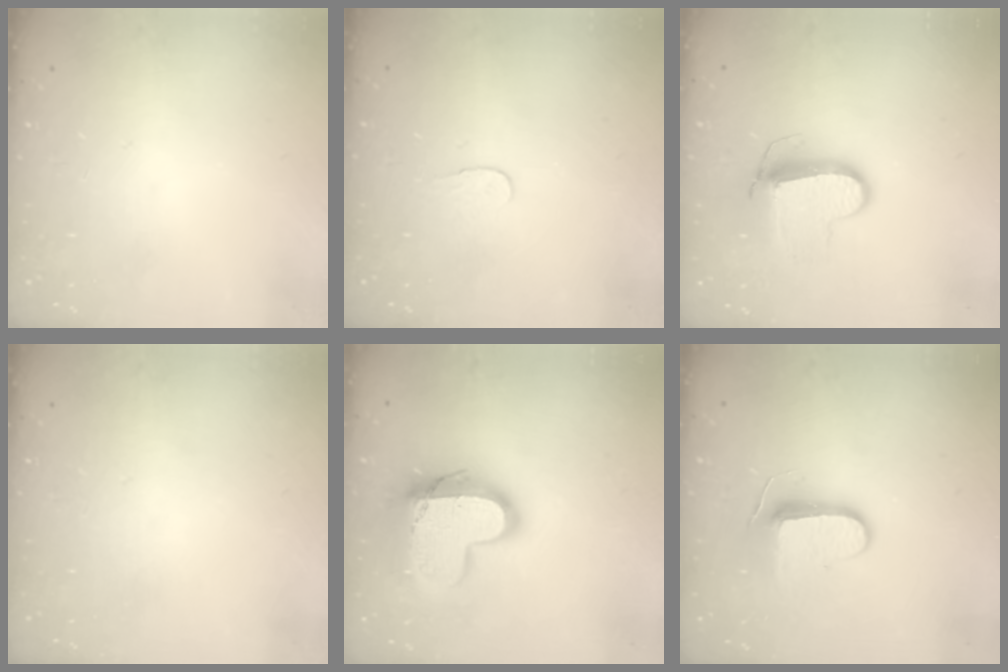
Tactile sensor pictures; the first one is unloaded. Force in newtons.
{"total": 3.8, "press": 3.8, "slide": 0.3}
{"total": 10.3, "press": 10.3, "slide": 0.5}
{"total": 0.0}
{"total": 16.2, "press": 16.1, "slide": 1.1}
{"total": 8.7, "press": 8.7, "slide": 0.9}